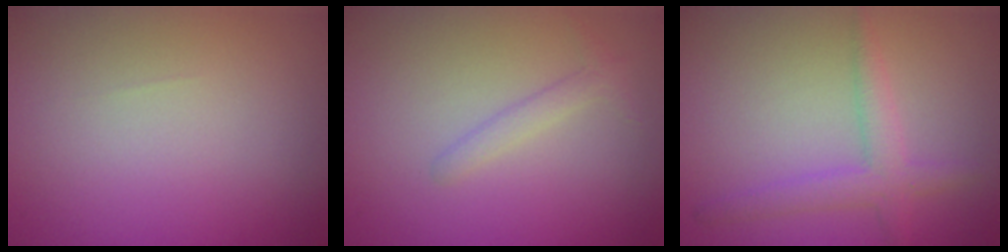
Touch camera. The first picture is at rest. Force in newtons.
{"total": 1.3, "press": 1.3, "slide": 0.1}
{"total": 2.8, "press": 2.8, "slide": 0.2}